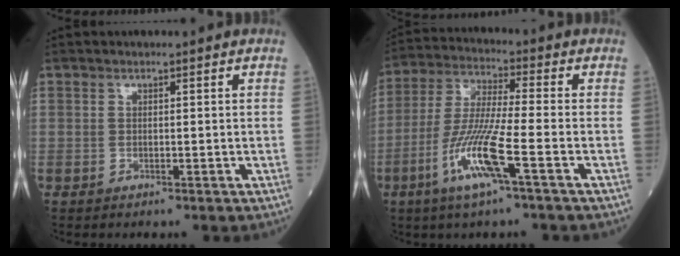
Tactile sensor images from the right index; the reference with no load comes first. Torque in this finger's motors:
{"motor_torque": [0.35, -0.22, 0.21, 0.21]}